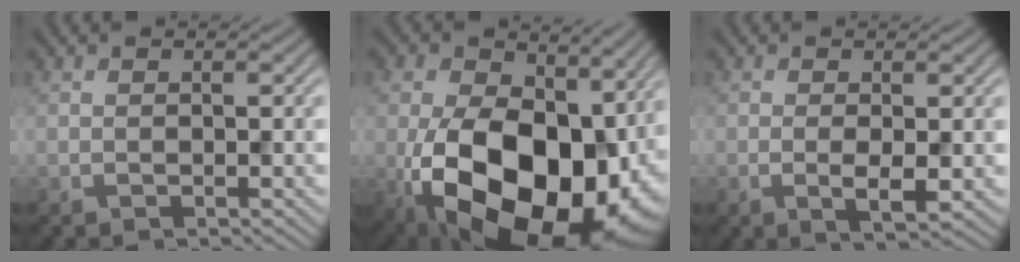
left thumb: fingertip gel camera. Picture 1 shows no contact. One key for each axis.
{"total": 20.0, "fx": -3.5, "fy": 13.4, "fz": 14.4, "tx": -0.258, "ty": -0.061, "tz": -0.032}
{"total": 2.9, "fx": -0.5, "fy": 1.1, "fz": 2.6, "tx": -0.056, "ty": -0.008, "tz": -0.006}